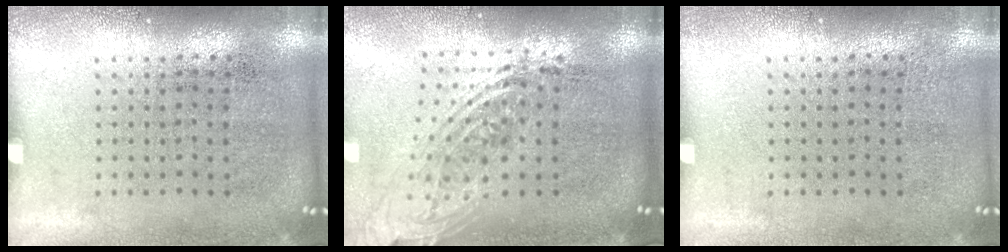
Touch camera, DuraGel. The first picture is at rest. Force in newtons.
{"total": 2.1, "press": 1.6, "slide": 1.4}
{"total": 0.0}